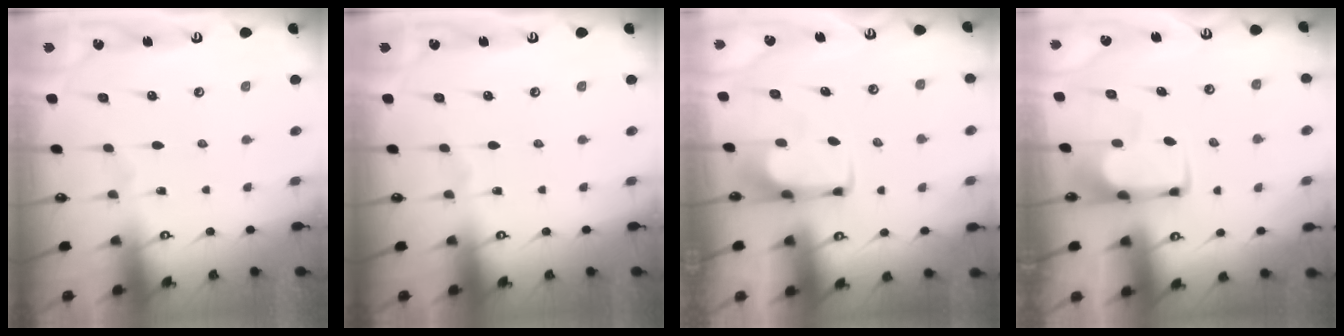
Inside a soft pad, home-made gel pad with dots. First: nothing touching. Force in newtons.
{"total": 0.0}
{"total": 2.2, "press": 2.1, "slide": 0.4}
{"total": 2.0, "press": 2.0, "slide": 0.4}